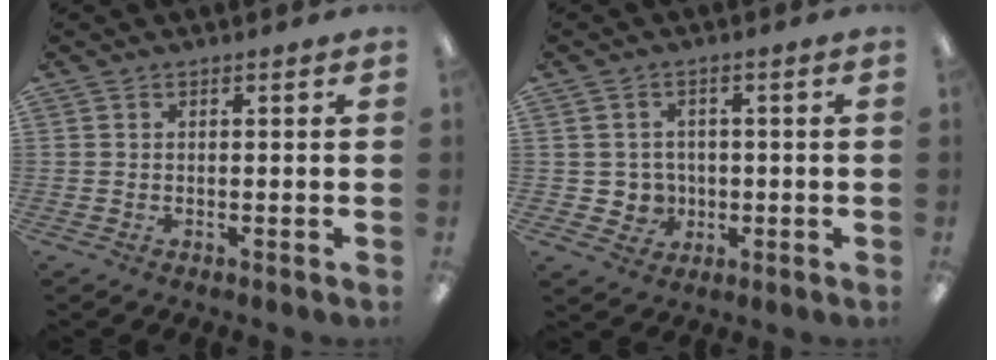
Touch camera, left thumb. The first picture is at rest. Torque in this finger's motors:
{"motor_torque": [-0.19, 0.20, -0.01, -0.06, 0.00]}